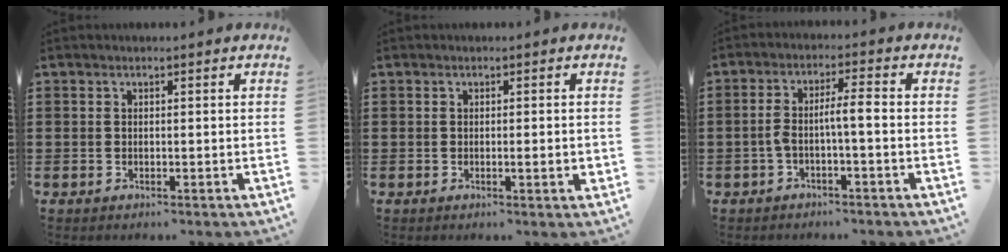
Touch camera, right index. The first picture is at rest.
{"total": 1.8, "force": [-0.2, 0.2, 1.7], "torque": [-0.028, -0.005, -0.003]}
{"total": 4.3, "force": [-1.2, 0.4, 4.1], "torque": [-0.084, 0.002, -0.029]}